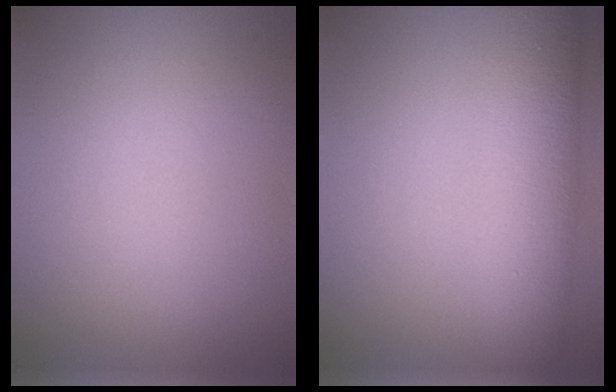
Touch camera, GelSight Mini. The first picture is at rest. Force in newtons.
{"total": 6.6, "press": 6.6, "slide": 0.1}